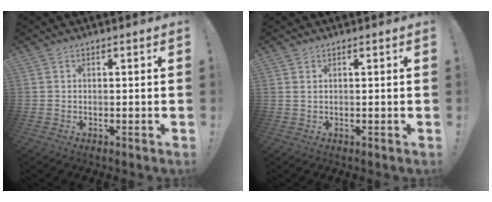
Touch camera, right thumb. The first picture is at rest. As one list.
[{"total": 0.9, "force": [0.5, 0.1, 0.7], "torque": [-0.017, 0.001, 0.009]}]